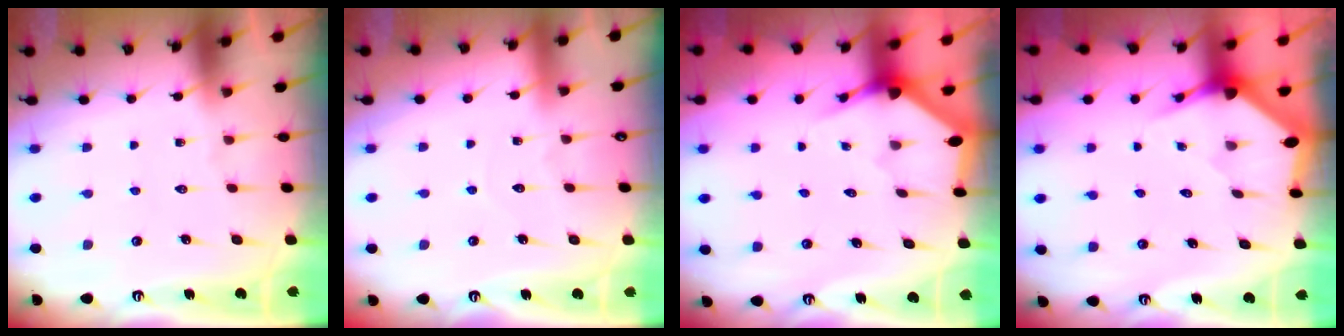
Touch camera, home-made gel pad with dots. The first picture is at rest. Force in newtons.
{"total": 2.9, "press": 2.9, "slide": 0.3}
{"total": 2.9, "press": 2.9, "slide": 0.2}
{"total": 2.9, "press": 2.9, "slide": 0.2}